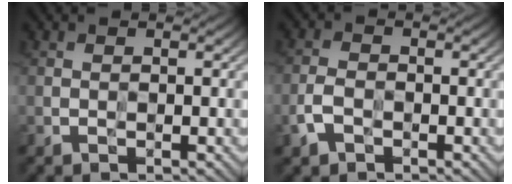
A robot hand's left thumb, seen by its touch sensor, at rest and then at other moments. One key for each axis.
{"total": 3.5, "fx": -2.2, "fy": 2.1, "fz": 1.7, "tx": -0.035, "ty": -0.007, "tz": -0.047}